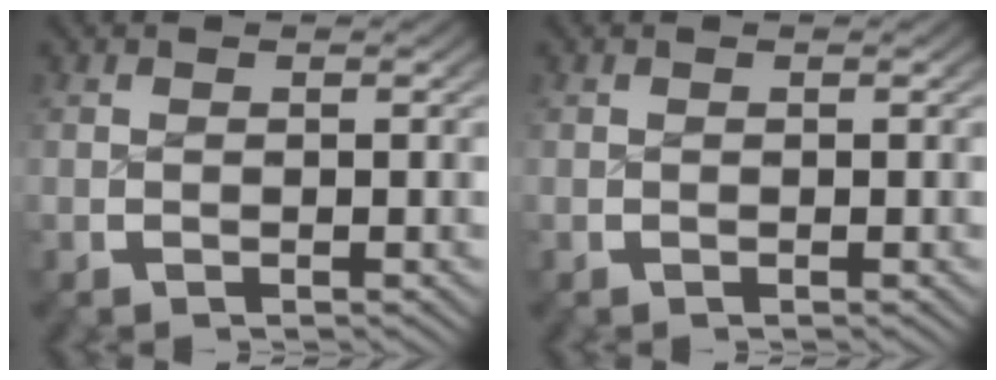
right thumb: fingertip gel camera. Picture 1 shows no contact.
{"total": 0.0}